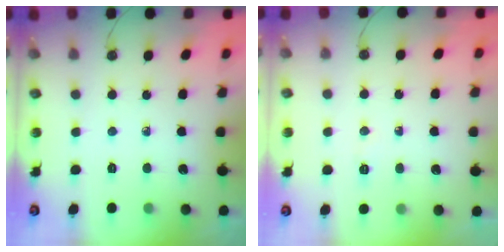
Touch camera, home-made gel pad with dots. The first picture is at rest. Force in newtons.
{"total": 4.1, "press": 4.0, "slide": 1.1}